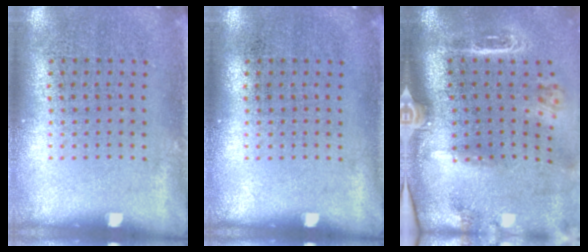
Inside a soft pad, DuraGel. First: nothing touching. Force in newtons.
{"total": 0.0}
{"total": 2.8, "press": 2.0, "slide": 2.0}